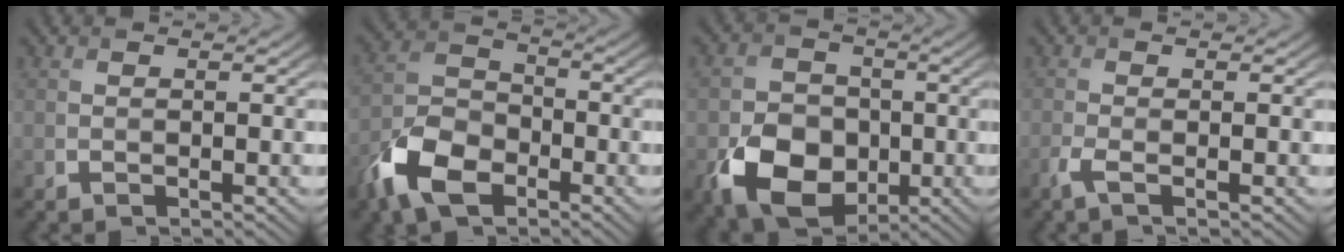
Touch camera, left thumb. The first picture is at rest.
{"total": 9.7, "force": [-5.5, 5.5, 5.8], "torque": [-0.133, -0.007, -0.122]}
{"total": 9.6, "force": [-3.1, 7.3, 5.4], "torque": [-0.114, -0.022, -0.062]}
{"total": 1.8, "force": [-1.0, 0.2, 1.4], "torque": [-0.038, 0.000, -0.028]}